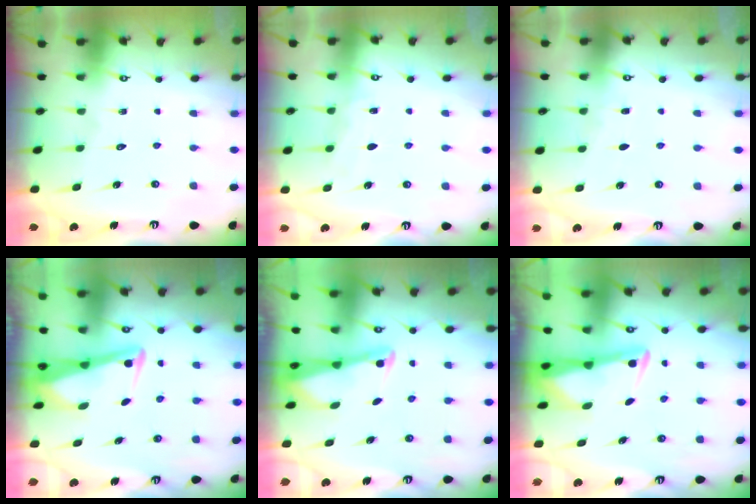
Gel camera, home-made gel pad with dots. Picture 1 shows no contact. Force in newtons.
{"total": 4.8, "press": 4.7, "slide": 0.5}
{"total": 2.1, "press": 2.1, "slide": 0.3}
{"total": 3.6, "press": 3.5, "slide": 0.8}
{"total": 2.1, "press": 2.1, "slide": 0.3}
{"total": 3.0, "press": 3.0, "slide": 0.3}